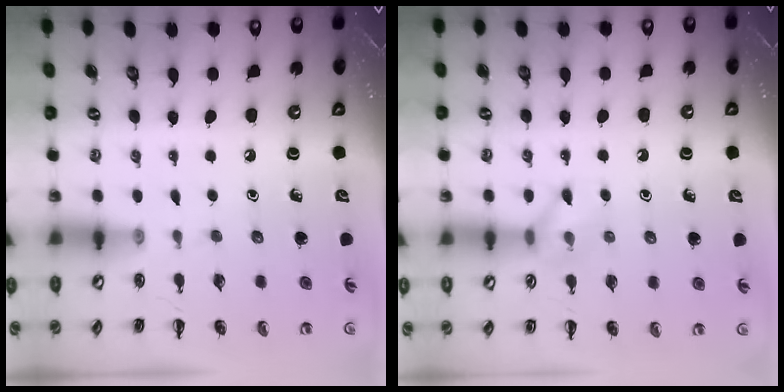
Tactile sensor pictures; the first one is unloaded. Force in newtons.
{"total": 7.4, "press": 7.4, "slide": 0.5}